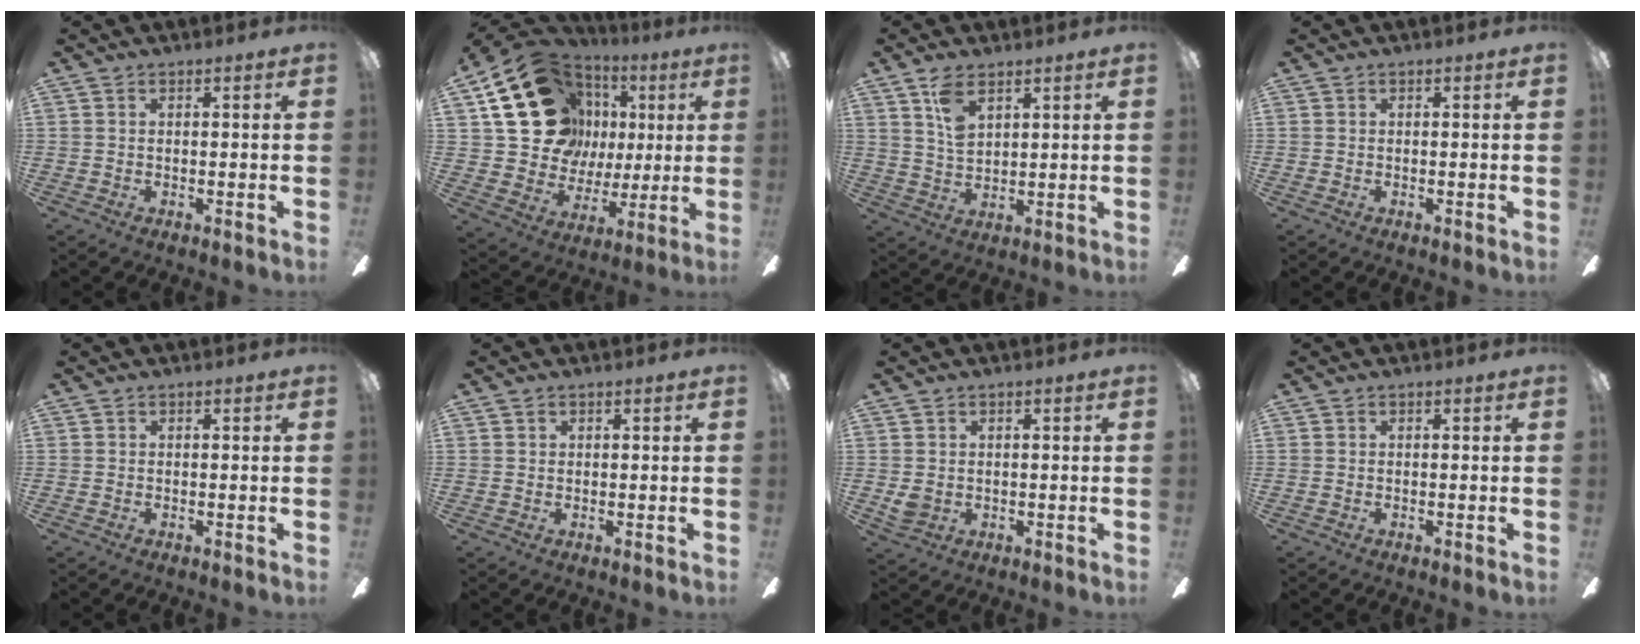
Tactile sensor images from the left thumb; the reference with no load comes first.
{"total": 23.9, "force": [8.5, 18.6, 12.5], "torque": [-0.240, -0.025, 0.175]}
{"total": 7.0, "force": [4.1, 3.6, 4.3], "torque": [-0.081, -0.008, 0.075]}
{"total": 0.0}
{"total": 0.0}
{"total": 0.7, "force": [0.3, 0.6, 0.1], "torque": [-0.002, 0.003, 0.005]}
{"total": 2.9, "force": [0.3, 2.6, 1.3], "torque": [-0.016, 0.002, 0.005]}
{"total": 0.0}